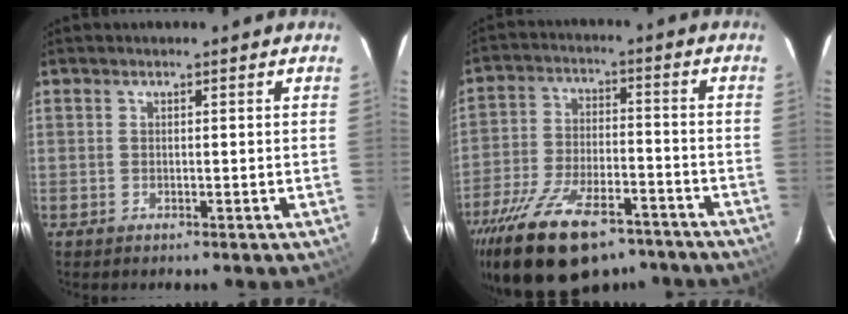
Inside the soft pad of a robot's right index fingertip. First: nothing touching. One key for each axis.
{"total": 20.6, "fx": -15.0, "fy": 8.6, "fz": 11.2, "tx": -0.224, "ty": -0.024, "tz": -0.238}